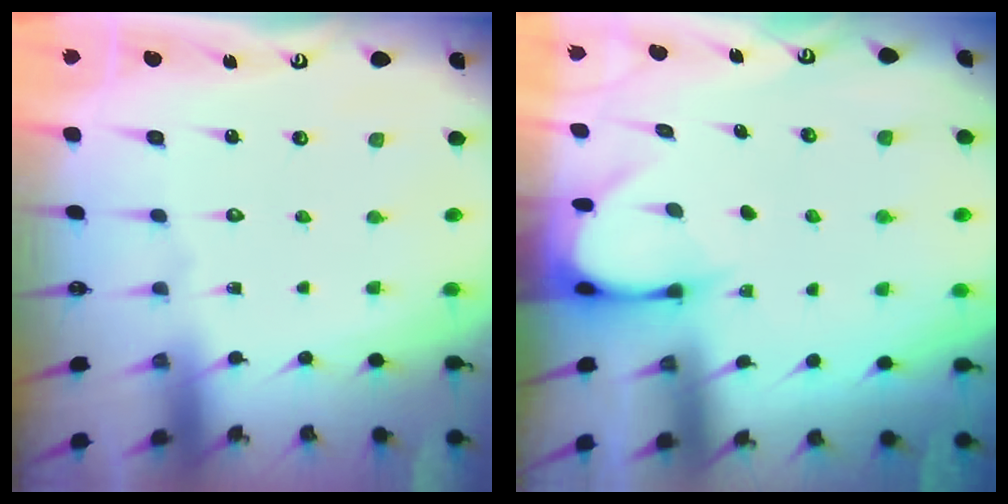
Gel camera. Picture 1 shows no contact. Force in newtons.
{"total": 3.4, "press": 3.4, "slide": 0.3}